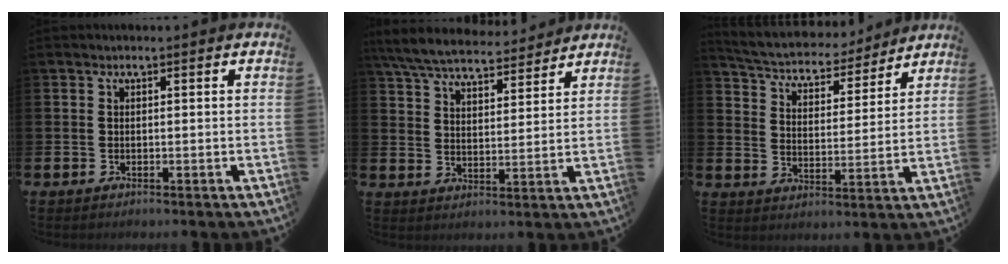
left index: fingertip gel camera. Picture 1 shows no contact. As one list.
[{"total": 7.2, "force": [6.8, 1.5, 1.9], "torque": [-0.064, -0.034, 0.121]}, {"total": 5.6, "force": [5.2, 1.5, 1.0], "torque": [-0.050, -0.044, 0.087]}]